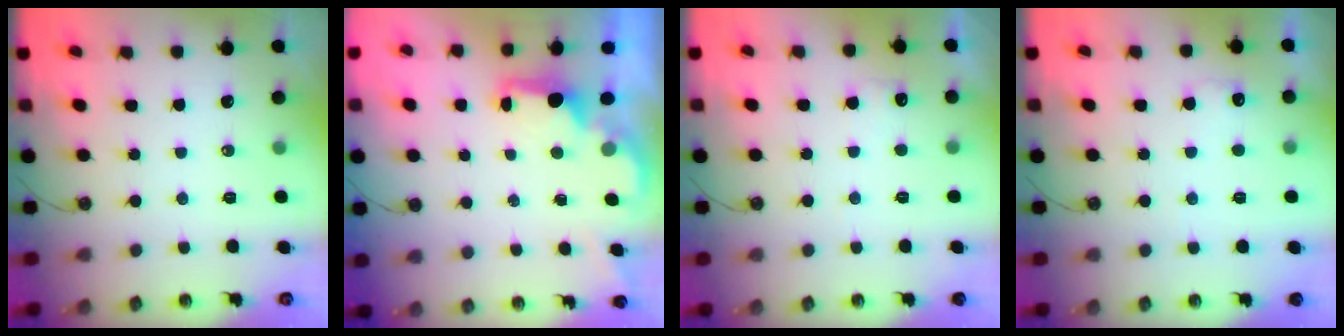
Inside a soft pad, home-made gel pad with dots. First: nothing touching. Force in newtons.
{"total": 1.6, "press": 1.5, "slide": 0.6}
{"total": 5.1, "press": 4.9, "slide": 1.3}
{"total": 6.4, "press": 6.3, "slide": 1.3}